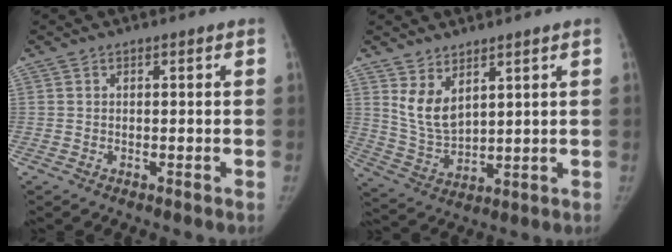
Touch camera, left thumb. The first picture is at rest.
{"total": 7.3, "force": [4.1, 3.6, 4.9], "torque": [-0.075, -0.031, 0.095]}